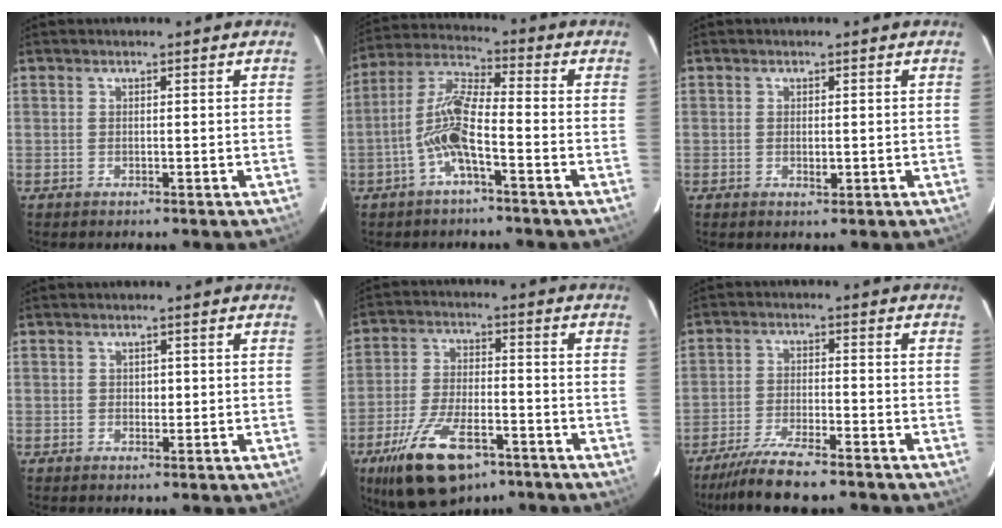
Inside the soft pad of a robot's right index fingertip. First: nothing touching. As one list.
[{"total": 9.2, "force": [-3.1, 1.5, 8.6], "torque": [-0.183, 0.017, -0.065]}, {"total": 1.3, "force": [-0.2, 0.5, 1.1], "torque": [-0.020, -0.003, -0.001]}, {"total": 1.1, "force": [0.1, 0.8, 0.7], "torque": [-0.008, 0.001, 0.001]}, {"total": 13.9, "force": [-8.4, 5.3, 9.7], "torque": [-0.194, -0.013, -0.142]}, {"total": 9.2, "force": [-7.7, 0.6, 5.0], "torque": [-0.083, -0.025, -0.130]}]